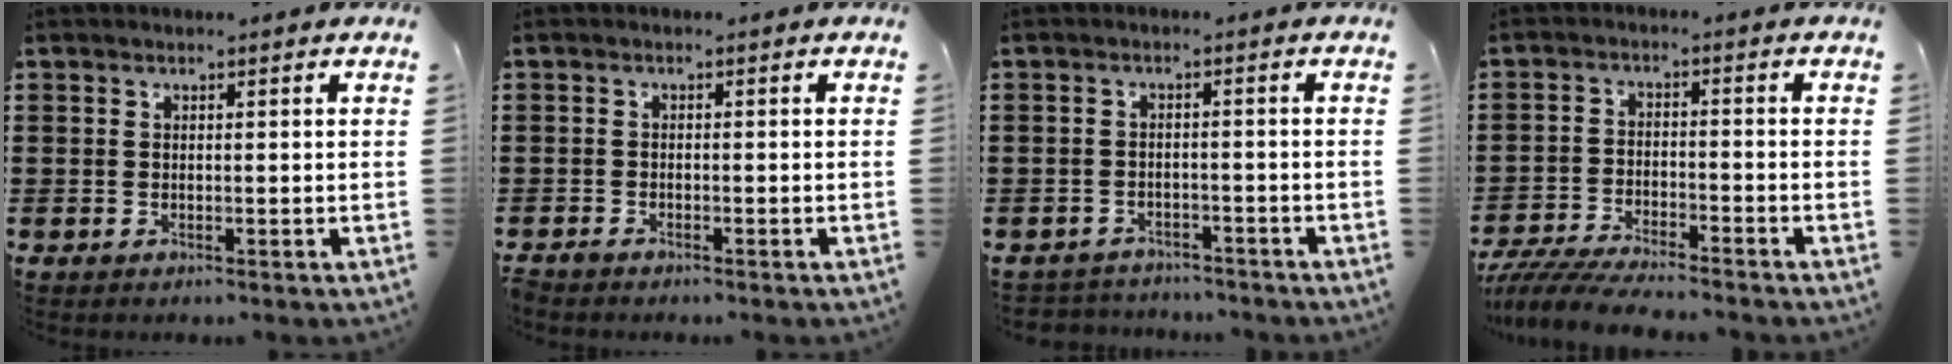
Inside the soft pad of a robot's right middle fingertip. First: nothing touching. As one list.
[{"total": 0.9, "force": [-0.9, 0.2, 0.1], "torque": [-0.005, 0.000, -0.019]}, {"total": 2.6, "force": [-2.5, 0.4, -0.3], "torque": [-0.003, -0.002, -0.056]}, {"total": 5.7, "force": [-5.5, 0.3, 1.5], "torque": [-0.042, -0.007, -0.112]}]